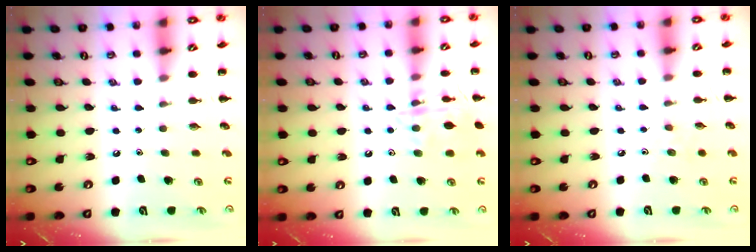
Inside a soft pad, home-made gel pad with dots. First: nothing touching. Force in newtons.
{"total": 11.7, "press": 11.7, "slide": 0.6}
{"total": 2.5, "press": 2.3, "slide": 1.0}